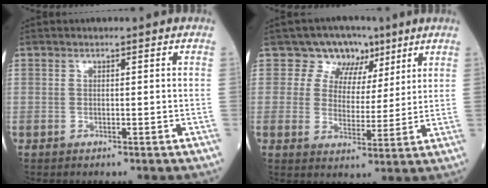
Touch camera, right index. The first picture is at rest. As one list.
[{"total": 7.0, "force": [4.3, 5.4, 1.2], "torque": [-0.001, 0.012, 0.065]}]